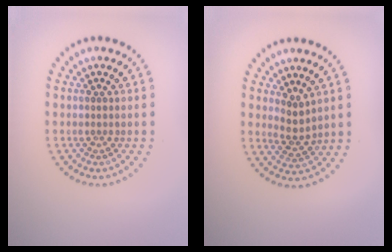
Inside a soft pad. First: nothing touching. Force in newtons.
{"total": 2.0, "press": 1.6, "slide": 1.3}